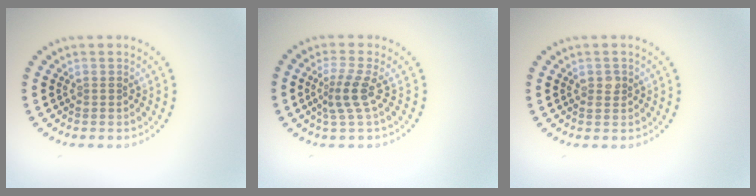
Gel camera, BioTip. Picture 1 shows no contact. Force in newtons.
{"total": 2.6, "press": 1.8, "slide": 1.9}
{"total": 1.1, "press": 1.1, "slide": 0.2}